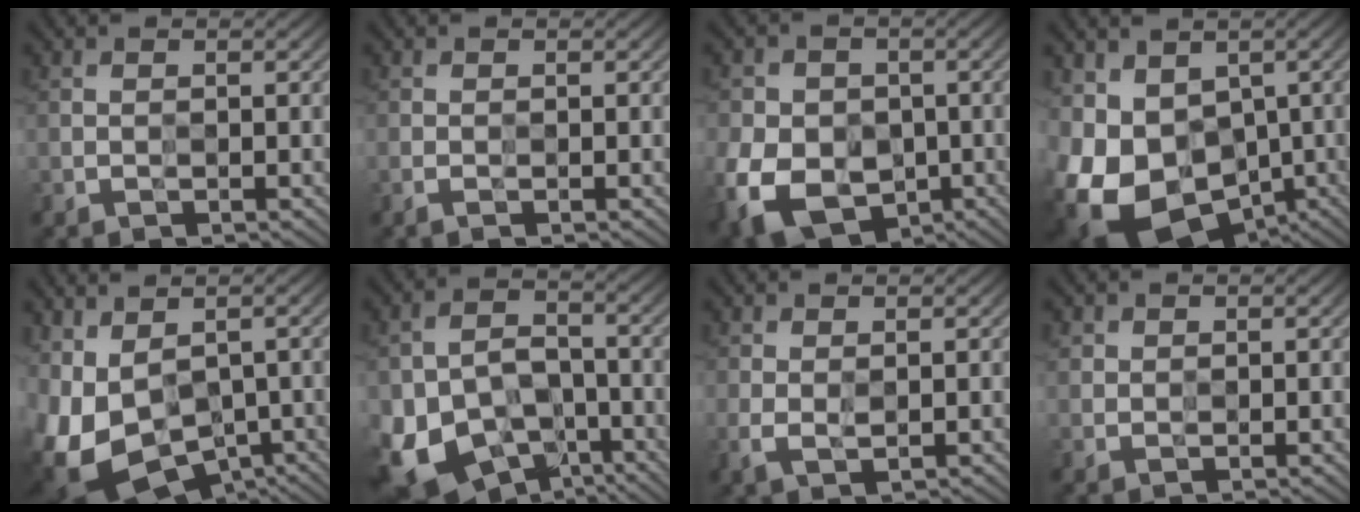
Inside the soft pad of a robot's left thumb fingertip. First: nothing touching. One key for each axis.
{"total": 0.7, "fx": -0.4, "fy": 0.1, "fz": 0.6, "tx": -0.016, "ty": -0.002, "tz": -0.009}
{"total": 12.6, "fx": -4.1, "fy": 9.7, "fz": 6.9, "tx": -0.166, "ty": -0.043, "tz": -0.083}
{"total": 15.0, "fx": -3.5, "fy": 11.3, "fz": 9.2, "tx": -0.215, "ty": -0.030, "tz": -0.036}
{"total": 15.3, "fx": -4.1, "fy": 10.2, "fz": 10.7, "tx": -0.263, "ty": -0.036, "tz": -0.018}
{"total": 14.6, "fx": -7.3, "fy": 9.7, "fz": 8.0, "tx": -0.190, "ty": -0.049, "tz": -0.113}
{"total": 2.0, "fx": 0.3, "fy": 0.9, "fz": 1.8, "tx": -0.043, "ty": -0.002, "tz": 0.006}
{"total": 1.3, "fx": 0.6, "fy": 1.1, "fz": 0.3, "tx": -0.005, "ty": -0.001, "tz": 0.013}